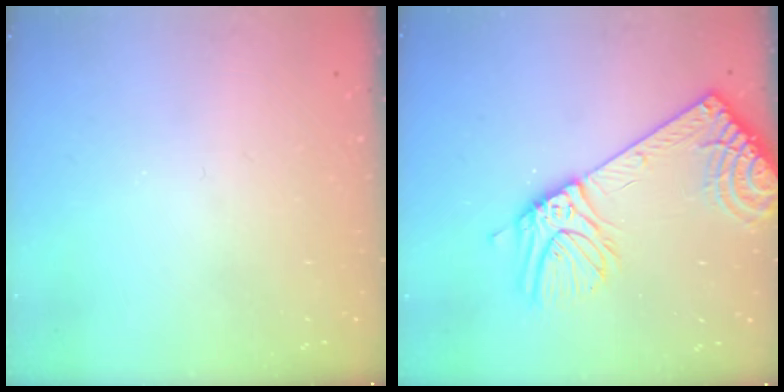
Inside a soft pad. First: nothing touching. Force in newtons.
{"total": 16.6, "press": 16.2, "slide": 4.0}